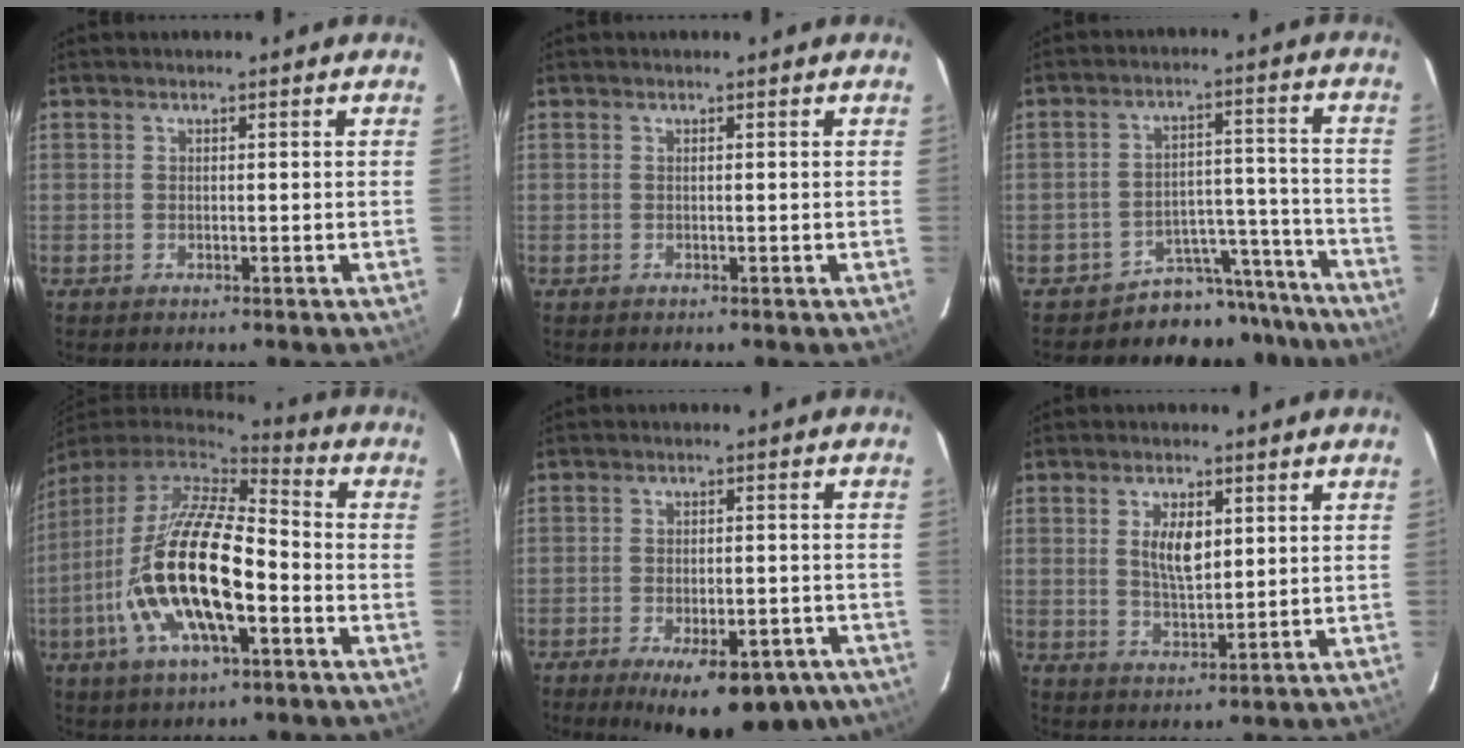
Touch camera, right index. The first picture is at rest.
{"total": 0.0}
{"total": 11.2, "force": [-10.3, 4.4, 0.5], "torque": [0.005, 0.061, -0.141]}
{"total": 21.3, "force": [-6.7, 7.2, 19.0], "torque": [-0.373, -0.029, -0.128]}
{"total": 16.6, "force": [-11.6, 6.4, 10.1], "torque": [-0.162, -0.018, -0.149]}
{"total": 6.2, "force": [1.7, 3.0, 5.1], "torque": [-0.090, 0.000, 0.035]}